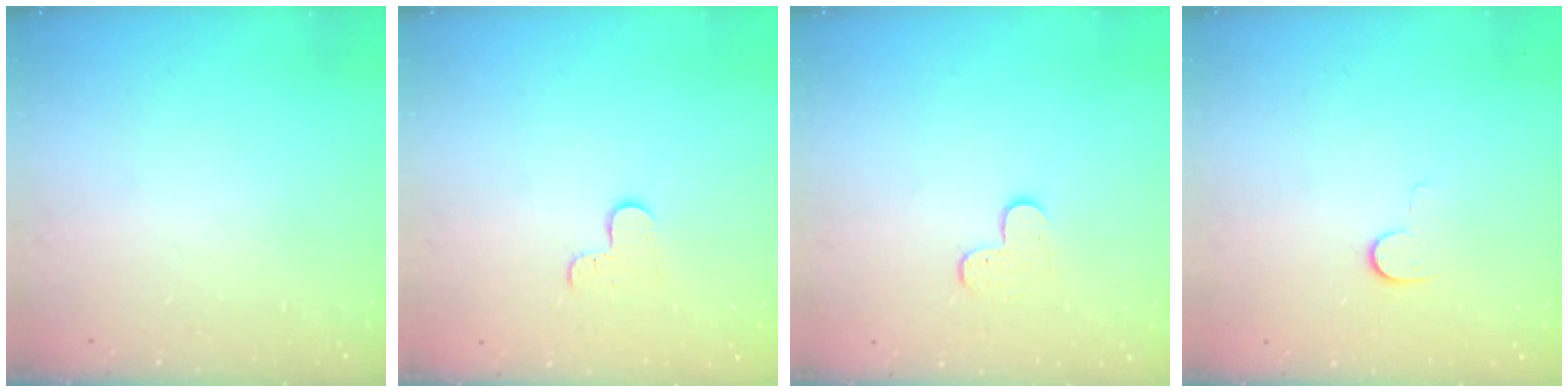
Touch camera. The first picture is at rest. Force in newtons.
{"total": 5.4, "press": 5.4, "slide": 0.5}
{"total": 3.8, "press": 3.8, "slide": 0.4}
{"total": 6.8, "press": 6.8, "slide": 0.6}